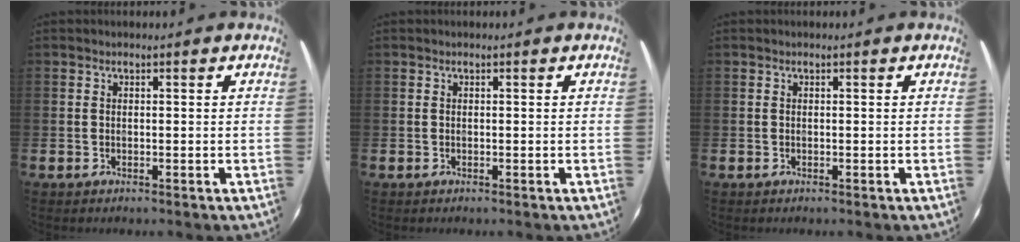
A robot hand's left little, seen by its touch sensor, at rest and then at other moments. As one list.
[{"total": 0.0}, {"total": 0.0}]